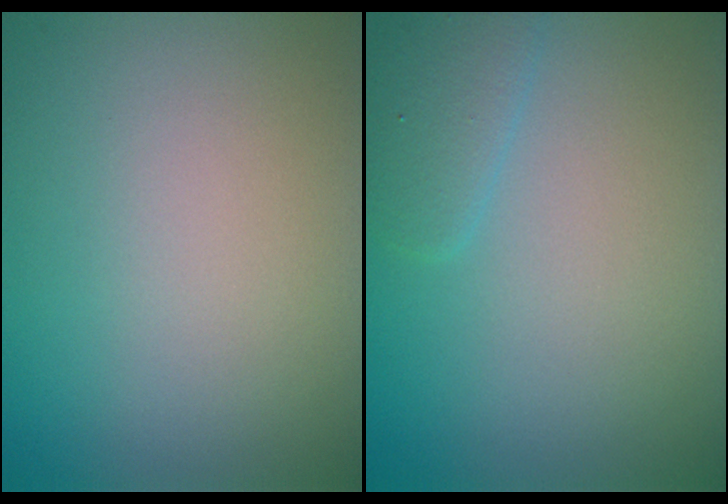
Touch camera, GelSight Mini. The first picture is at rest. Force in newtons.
{"total": 1.8, "press": 1.8, "slide": 0.1}